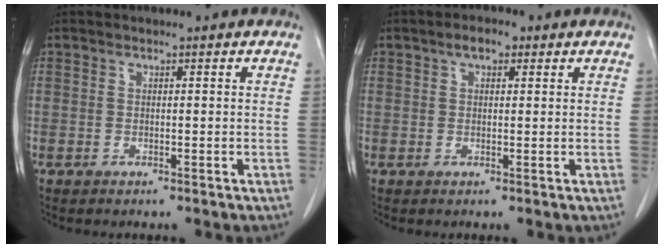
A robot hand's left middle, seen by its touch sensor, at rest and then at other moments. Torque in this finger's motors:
{"motor_torque": [0.63, -0.23, 0.16, 0.05]}